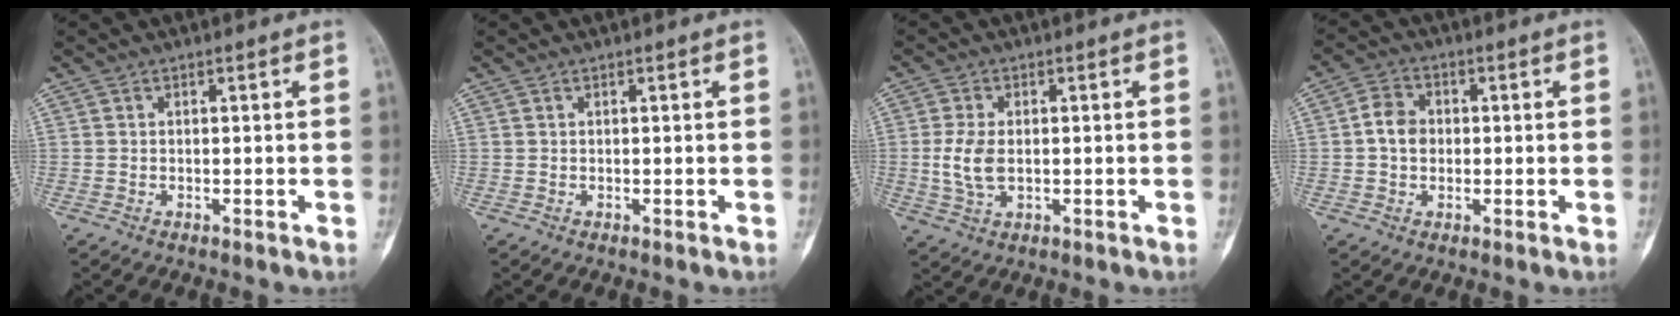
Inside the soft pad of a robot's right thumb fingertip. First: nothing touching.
{"total": 0.0}
{"total": 5.9, "force": [-0.1, 3.5, 4.8], "torque": [-0.106, -0.002, 0.000]}
{"total": 5.2, "force": [0.0, 4.1, 3.1], "torque": [-0.043, 0.013, -0.006]}